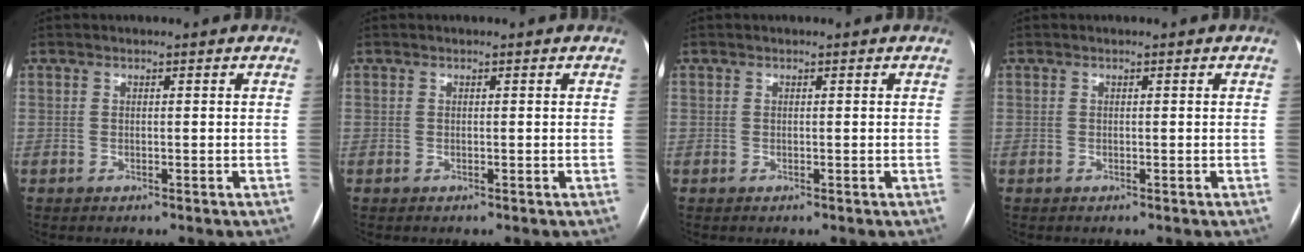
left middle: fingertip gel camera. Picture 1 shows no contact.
{"total": 0.0}
{"total": 0.0}
{"total": 0.0}